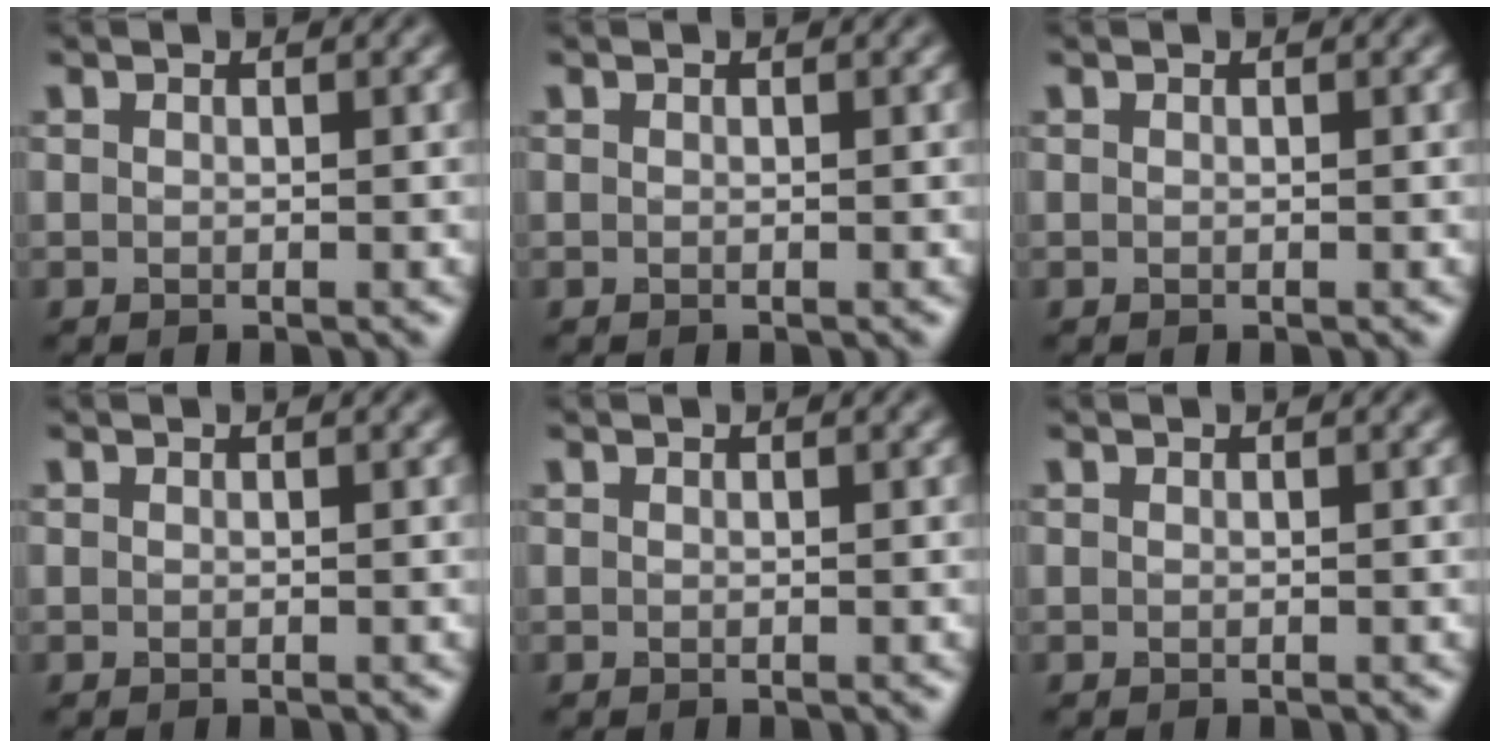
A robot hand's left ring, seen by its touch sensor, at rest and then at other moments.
{"total": 0.0}
{"total": 0.0}
{"total": 0.0}
{"total": 0.0}
{"total": 0.0}